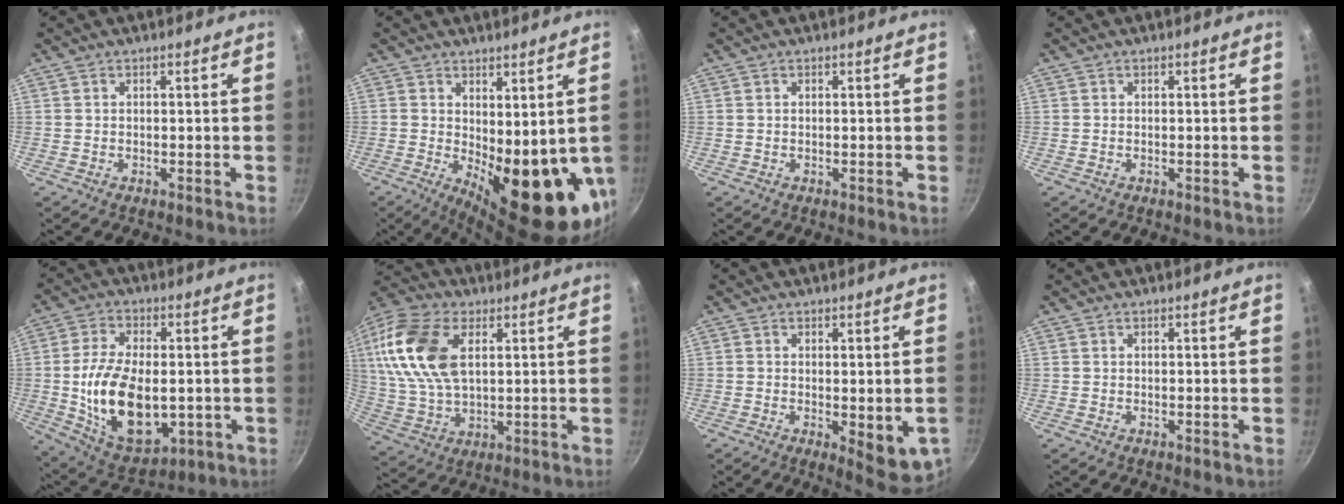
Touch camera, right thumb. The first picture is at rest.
{"total": 15.7, "force": [-0.9, 6.4, 14.3], "torque": [-0.161, -0.031, 0.007]}
{"total": 0.0}
{"total": 0.0}
{"total": 18.8, "force": [-1.6, 11.1, 15.2], "torque": [-0.255, -0.003, -0.011]}
{"total": 18.7, "force": [5.5, 10.9, 14.2], "torque": [-0.283, -0.002, 0.104]}
{"total": 8.3, "force": [-1.5, 3.1, 7.5], "torque": [-0.079, -0.007, -0.011]}
{"total": 0.0}